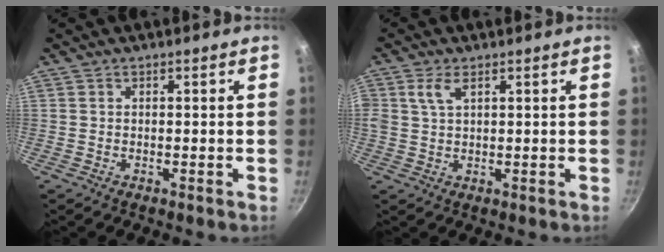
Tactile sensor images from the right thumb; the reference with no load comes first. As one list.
[{"total": 3.4, "force": [1.6, 1.7, 2.4], "torque": [-0.050, 0.001, 0.037]}]